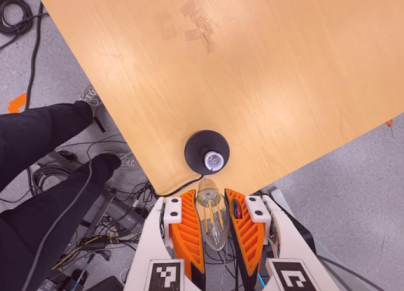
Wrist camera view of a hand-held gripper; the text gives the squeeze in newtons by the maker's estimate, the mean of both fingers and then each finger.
{"total": 21.5, "left": 22.9, "right": 20.1}